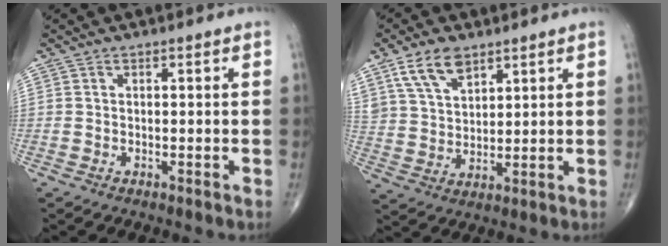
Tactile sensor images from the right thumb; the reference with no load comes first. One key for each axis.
{"total": 8.8, "fx": 5.5, "fy": 4.7, "fz": 4.9, "tx": -0.081, "ty": -0.021, "tz": 0.113}